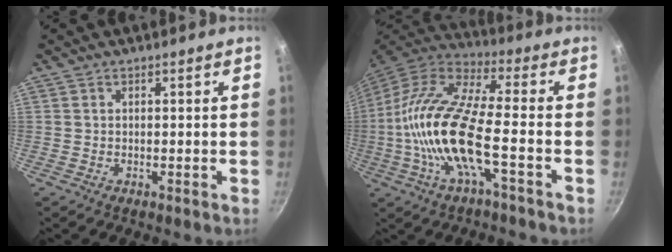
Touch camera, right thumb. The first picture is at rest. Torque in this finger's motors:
{"motor_torque": [0.02, 1.55, 2.14, -0.65, 0.51]}